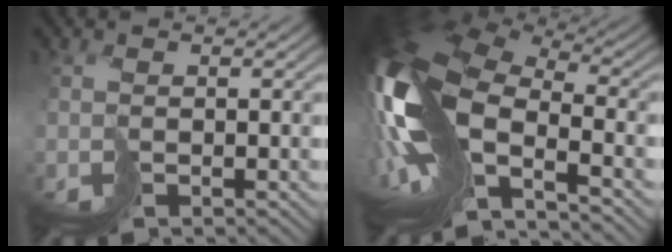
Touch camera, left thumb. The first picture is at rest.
{"total": 17.6, "force": [-3.3, 9.4, 14.5], "torque": [-0.339, -0.022, -0.049]}